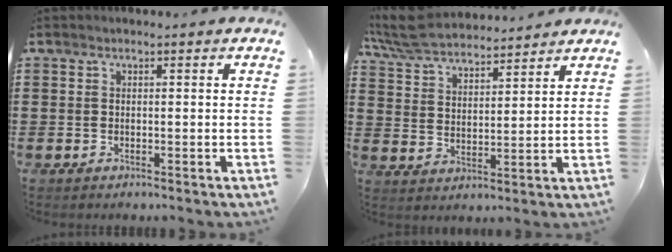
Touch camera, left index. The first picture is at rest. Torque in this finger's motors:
{"motor_torque": [0.90, 0.15, 0.64, 0.15]}